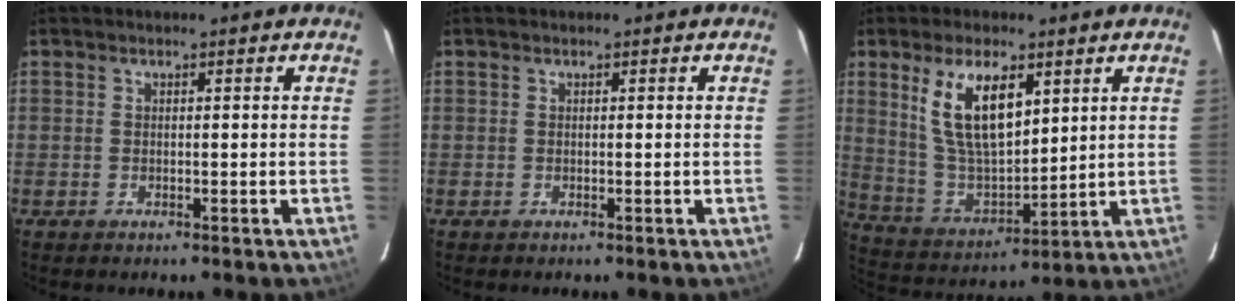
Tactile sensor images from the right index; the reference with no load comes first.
{"total": 0.0}
{"total": 13.6, "force": [5.9, 6.0, 10.7], "torque": [-0.206, 0.002, 0.127]}